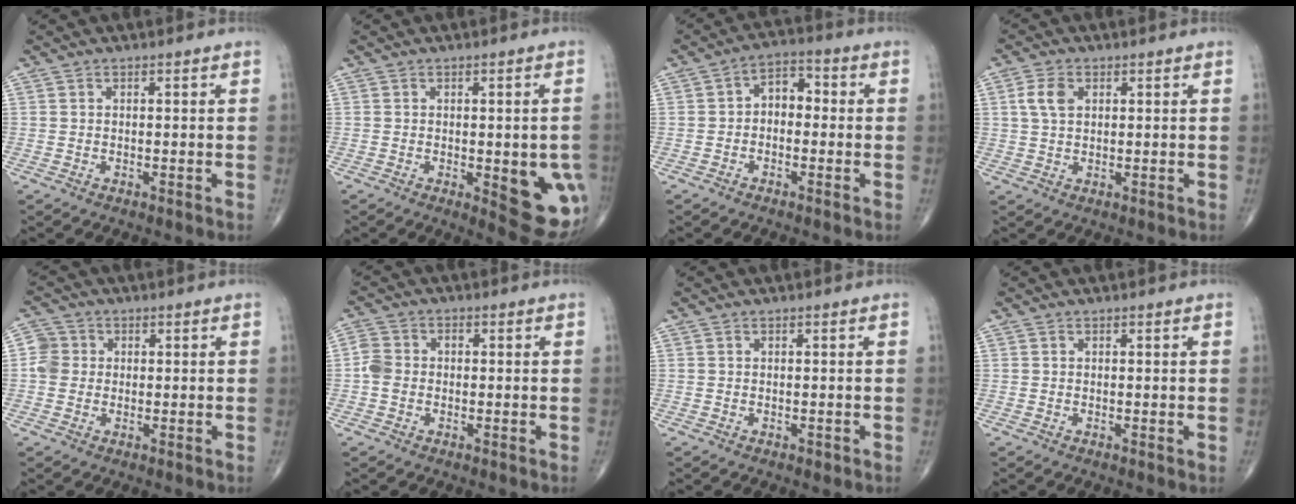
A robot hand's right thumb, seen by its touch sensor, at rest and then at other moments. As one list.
[{"total": 11.7, "force": [-2.5, 4.1, 10.7], "torque": [-0.100, -0.014, -0.020]}, {"total": 5.4, "force": [-0.4, 3.7, 3.9], "torque": [-0.037, 0.025, -0.023]}, {"total": 4.2, "force": [1.3, 2.7, 3.0], "torque": [-0.061, 0.002, 0.024]}, {"total": 4.0, "force": [0.0, 3.7, 1.3], "torque": [-0.010, 0.007, -0.007]}, {"total": 3.7, "force": [-0.8, 3.0, 2.0], "torque": [-0.038, 0.012, -0.021]}, {"total": 0.5, "force": [-0.2, 0.3, 0.3], "torque": [-0.001, 0.001, -0.004]}, {"total": 0.0}]